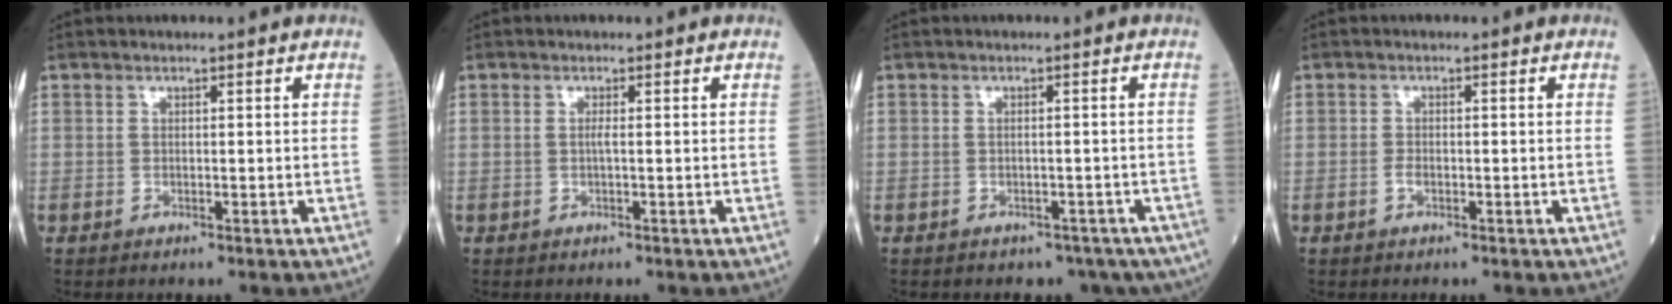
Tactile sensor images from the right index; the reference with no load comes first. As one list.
[{"total": 0.7, "force": [0.0, -0.1, 0.6], "torque": [-0.014, 0.000, -0.003]}, {"total": 6.5, "force": [-4.7, 4.0, 1.8], "torque": [-0.012, 0.008, -0.049]}, {"total": 1.1, "force": [-0.5, 0.5, 0.8], "torque": [-0.018, 0.002, -0.010]}]